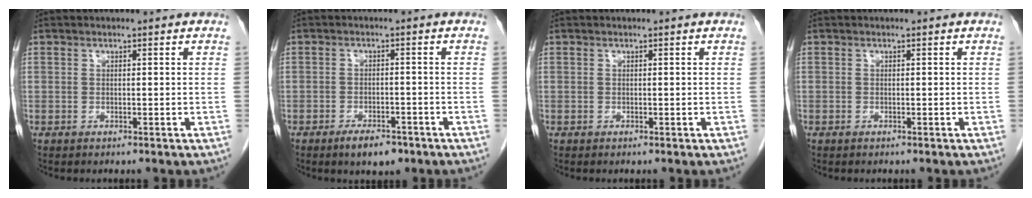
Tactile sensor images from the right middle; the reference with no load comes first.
{"total": 4.4, "force": [-3.0, 1.6, 2.7], "torque": [-0.051, -0.003, -0.042]}
{"total": 0.0}
{"total": 0.0}